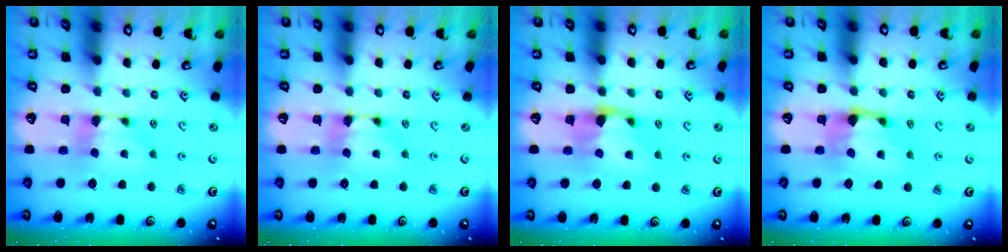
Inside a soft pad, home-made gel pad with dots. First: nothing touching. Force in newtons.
{"total": 0.0}
{"total": 1.4, "press": 0.9, "slide": 1.0}
{"total": 1.5, "press": 0.8, "slide": 1.3}